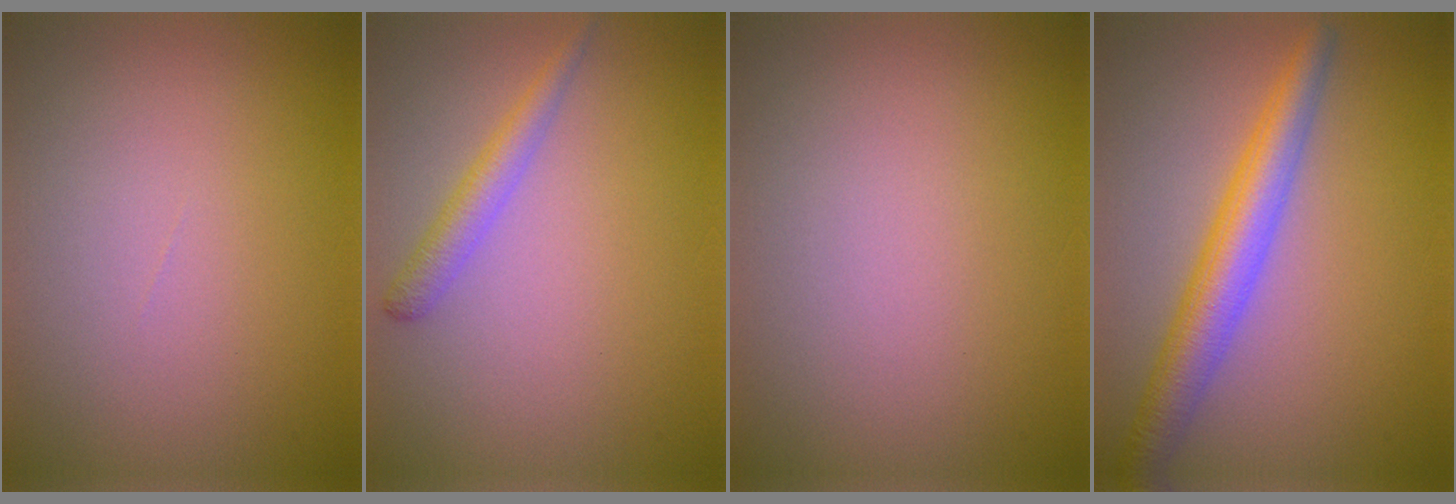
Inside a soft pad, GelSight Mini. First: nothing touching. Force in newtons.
{"total": 2.0, "press": 2.0, "slide": 0.1}
{"total": 0.0}
{"total": 4.6, "press": 4.6, "slide": 0.0}